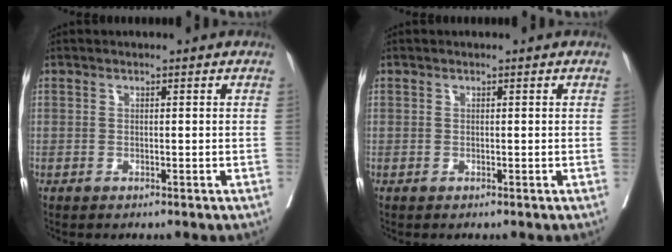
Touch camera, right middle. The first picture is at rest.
{"total": 0.0}